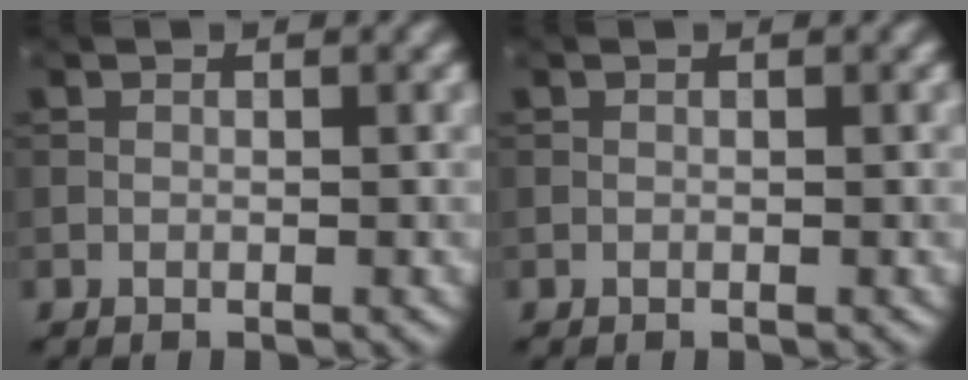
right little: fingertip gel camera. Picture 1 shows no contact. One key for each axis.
{"total": 0.0}